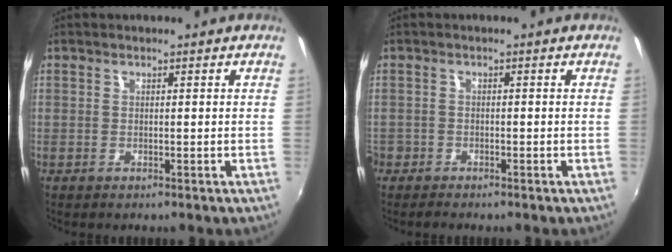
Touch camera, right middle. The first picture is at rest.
{"total": 2.2, "force": [-1.9, 1.1, 0.2], "torque": [-0.017, -0.004, -0.038]}